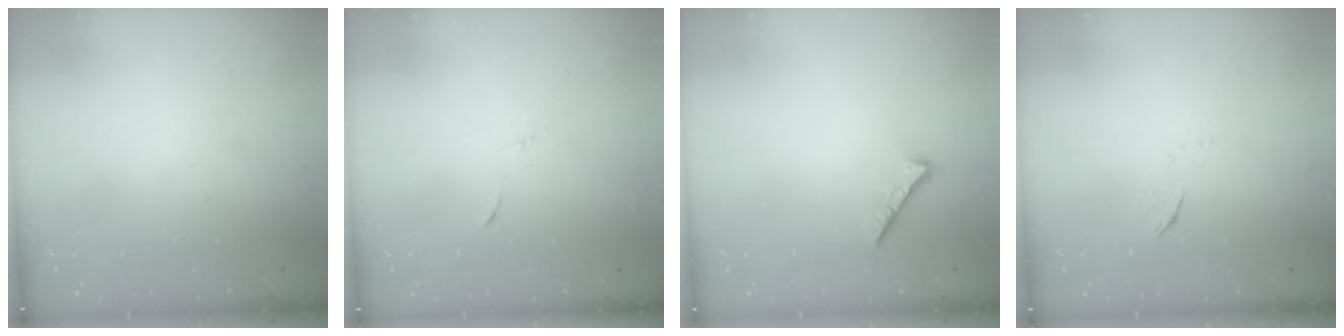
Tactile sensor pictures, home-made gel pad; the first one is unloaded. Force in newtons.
{"total": 5.9, "press": 5.9, "slide": 0.6}
{"total": 0.0}
{"total": 3.7, "press": 3.7, "slide": 0.4}